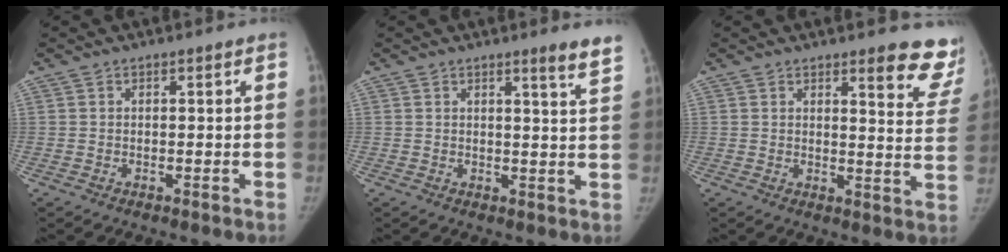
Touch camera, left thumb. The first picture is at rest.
{"total": 4.6, "force": [3.6, -0.2, 2.9], "torque": [-0.035, -0.028, 0.041]}
{"total": 11.1, "force": [9.0, 2.8, 5.8], "torque": [-0.026, -0.058, 0.085]}